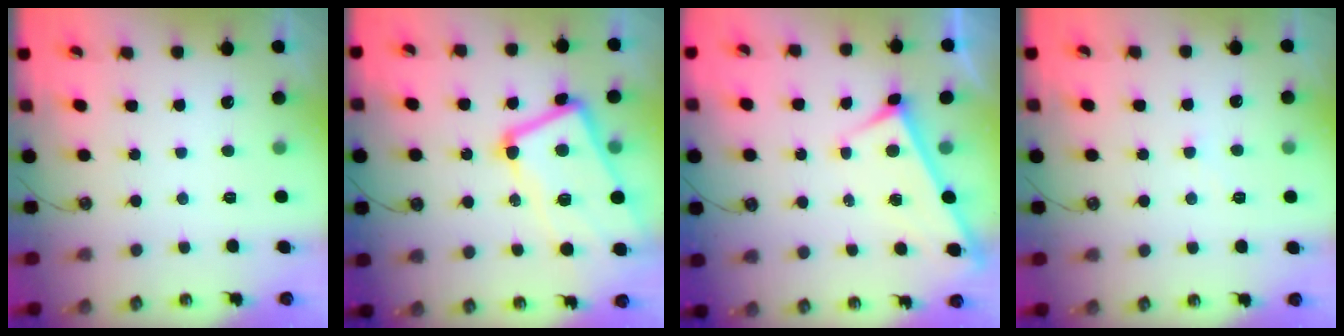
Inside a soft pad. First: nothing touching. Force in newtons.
{"total": 11.9, "press": 11.6, "slide": 2.3}
{"total": 3.6, "press": 3.6, "slide": 0.3}
{"total": 1.7, "press": 1.6, "slide": 0.1}